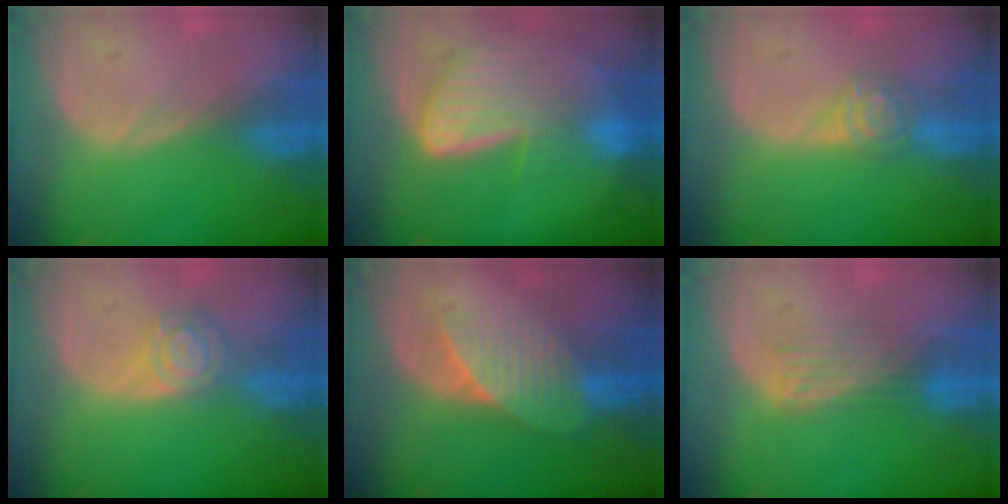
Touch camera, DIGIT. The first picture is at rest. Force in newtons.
{"total": 9.0, "press": 7.9, "slide": 4.2}
{"total": 4.1, "press": 4.0, "slide": 0.8}
{"total": 5.3, "press": 4.6, "slide": 2.6}
{"total": 6.8, "press": 6.4, "slide": 2.3}
{"total": 4.6, "press": 3.9, "slide": 2.4}